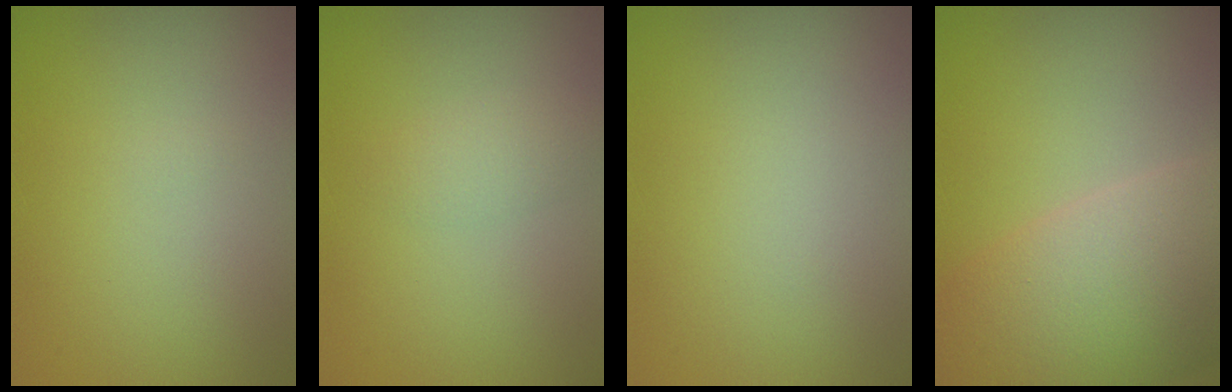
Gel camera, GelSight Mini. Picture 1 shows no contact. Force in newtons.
{"total": 1.4, "press": 1.4, "slide": 0.0}
{"total": 0.0}
{"total": 9.6, "press": 9.5, "slide": 0.9}